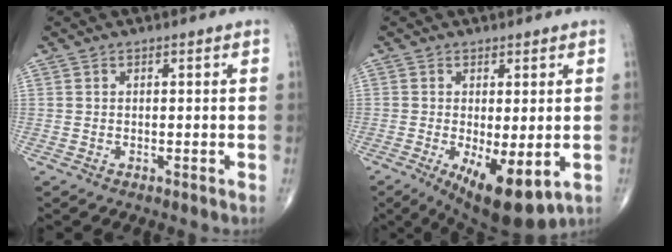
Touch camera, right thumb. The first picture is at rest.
{"total": 10.4, "force": [-3.0, 3.7, 9.2], "torque": [-0.138, -0.022, -0.033]}